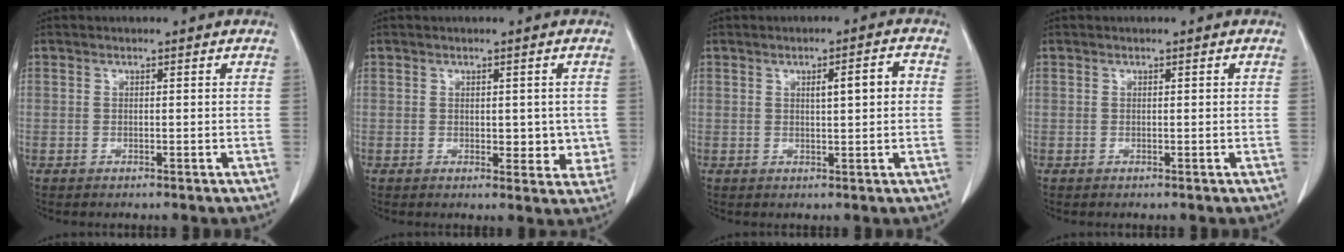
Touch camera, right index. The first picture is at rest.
{"total": 4.2, "force": [0.1, 2.6, 3.4], "torque": [-0.023, -0.005, 0.006]}
{"total": 4.0, "force": [0.8, 0.7, 3.9], "torque": [-0.059, 0.008, 0.012]}
{"total": 0.0}